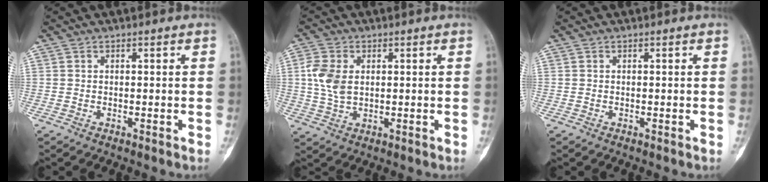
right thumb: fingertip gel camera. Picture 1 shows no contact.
{"total": 6.9, "force": [1.0, 4.5, 5.1], "torque": [-0.107, 0.004, 0.022]}
{"total": 0.0}